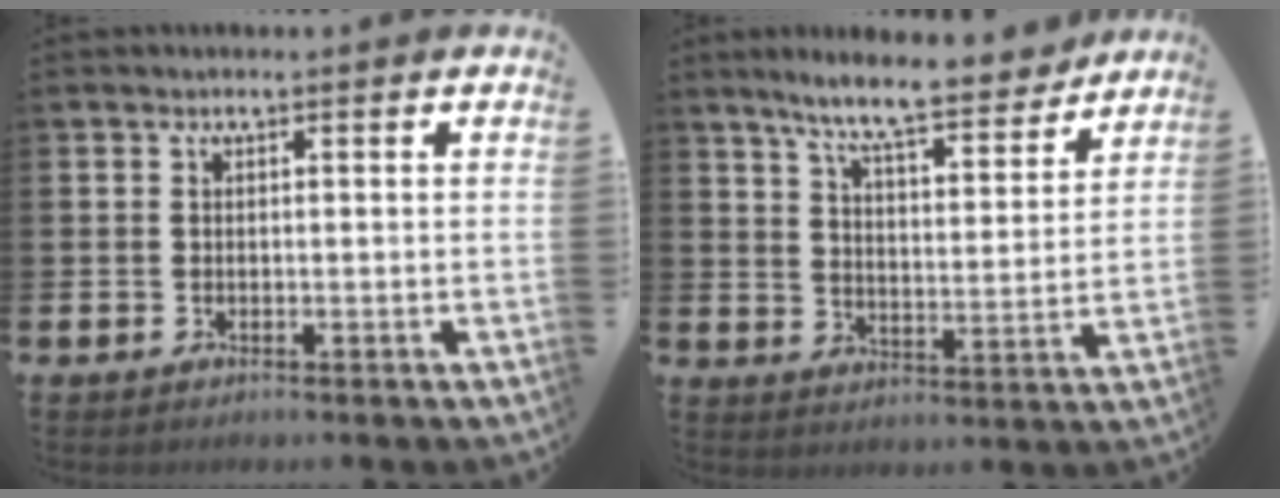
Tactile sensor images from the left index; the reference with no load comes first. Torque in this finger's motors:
{"motor_torque": [1.16, -0.42, 0.81, 0.21]}